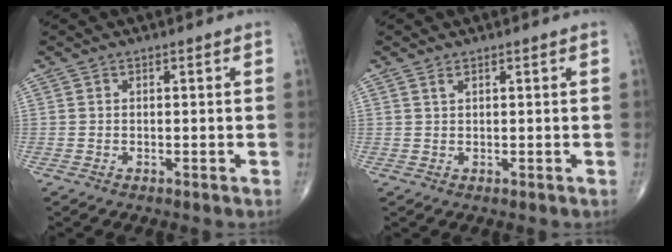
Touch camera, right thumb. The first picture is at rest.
{"total": 0.8, "force": [0.6, 0.3, 0.5], "torque": [-0.012, 0.003, 0.014]}